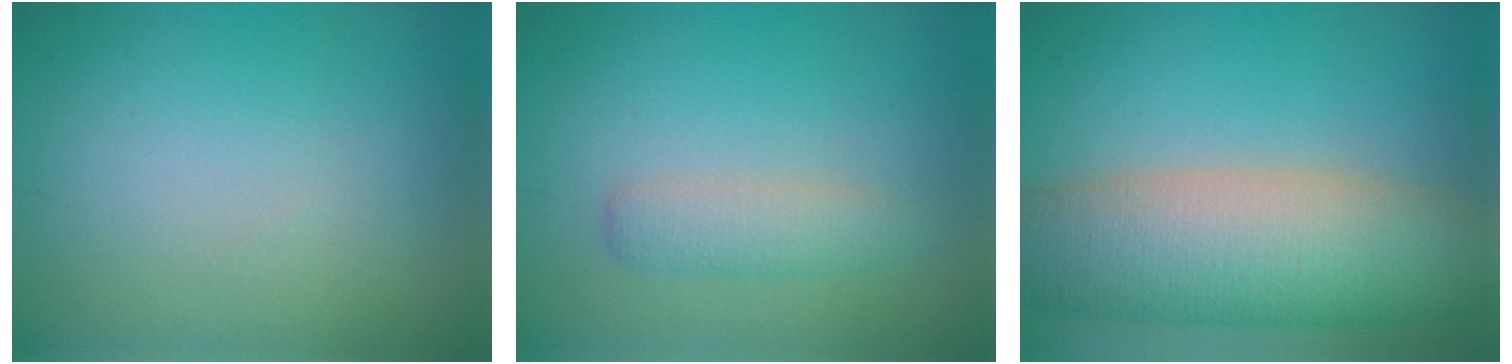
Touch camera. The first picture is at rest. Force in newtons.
{"total": 2.2, "press": 2.2, "slide": 0.0}
{"total": 11.1, "press": 11.1, "slide": 0.7}